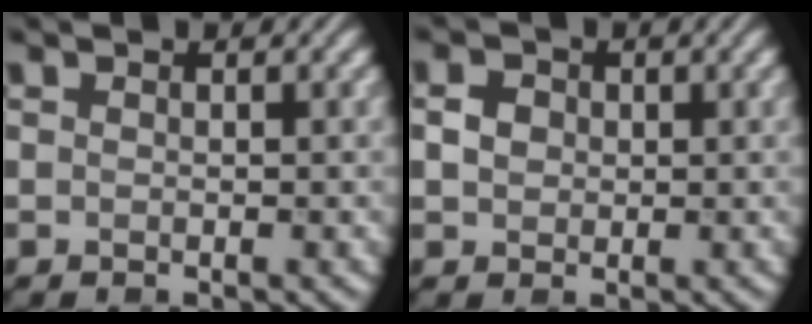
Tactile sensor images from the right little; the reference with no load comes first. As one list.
[{"total": 1.6, "force": [-0.3, 1.4, 0.7], "torque": [-0.011, 0.003, -0.003]}]